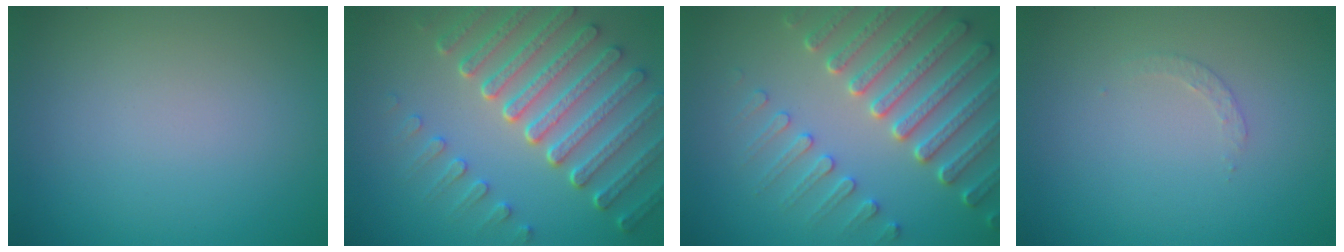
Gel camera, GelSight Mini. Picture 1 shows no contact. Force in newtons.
{"total": 7.2, "press": 5.4, "slide": 4.8}
{"total": 6.5, "press": 5.3, "slide": 3.8}
{"total": 1.1, "press": 1.1, "slide": 0.3}